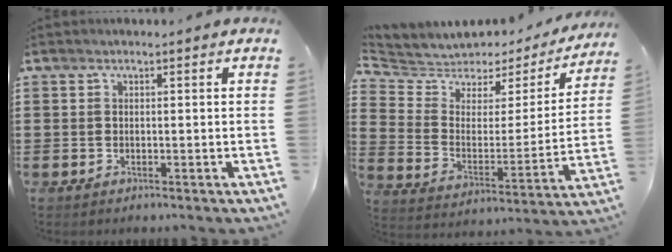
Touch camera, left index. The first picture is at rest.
{"total": 4.6, "force": [3.9, 2.5, 0.4], "torque": [-0.041, -0.033, 0.063]}